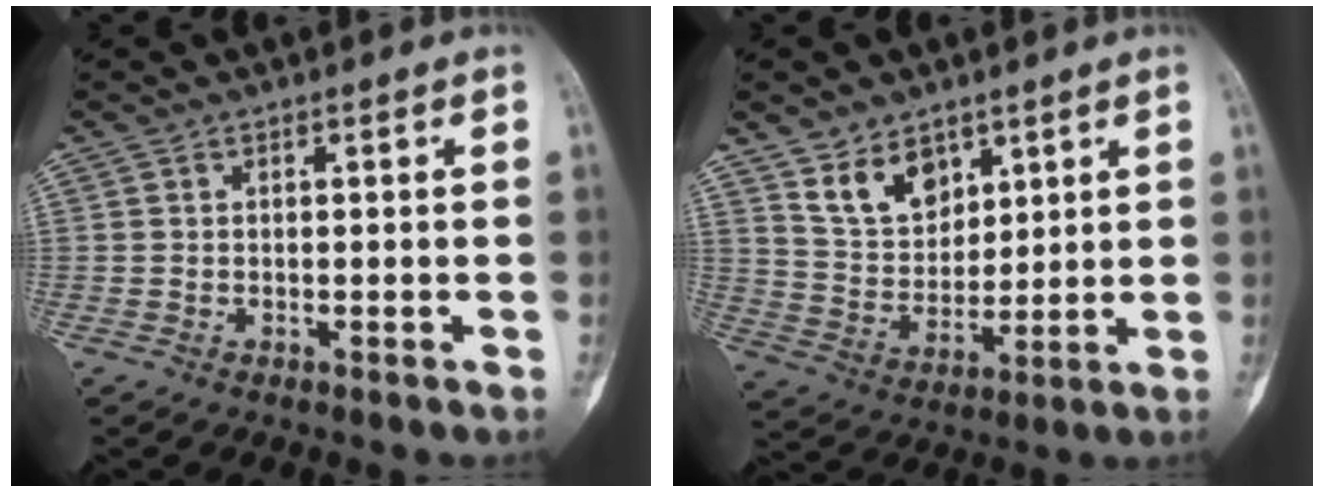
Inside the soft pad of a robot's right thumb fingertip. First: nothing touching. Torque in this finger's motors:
{"motor_torque": [-0.04, 0.15, 0.00, 0.05, 0.13]}